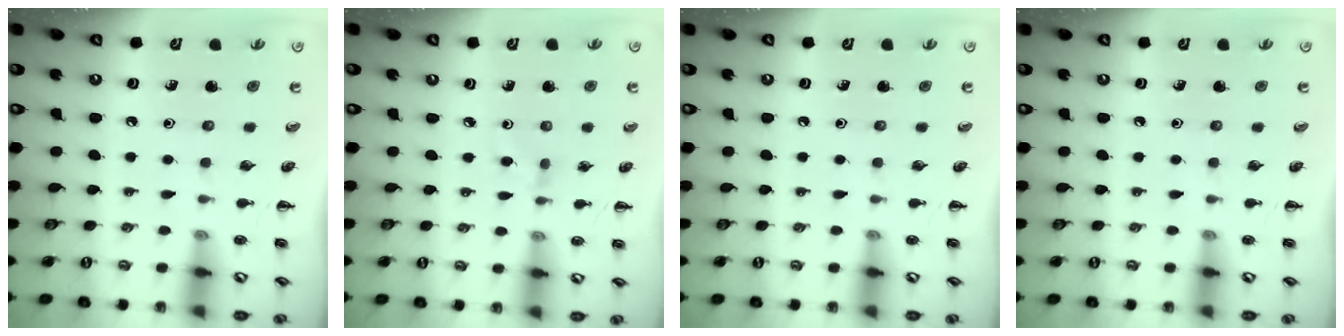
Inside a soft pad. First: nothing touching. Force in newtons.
{"total": 2.6, "press": 2.4, "slide": 1.0}
{"total": 0.0}
{"total": 0.0}